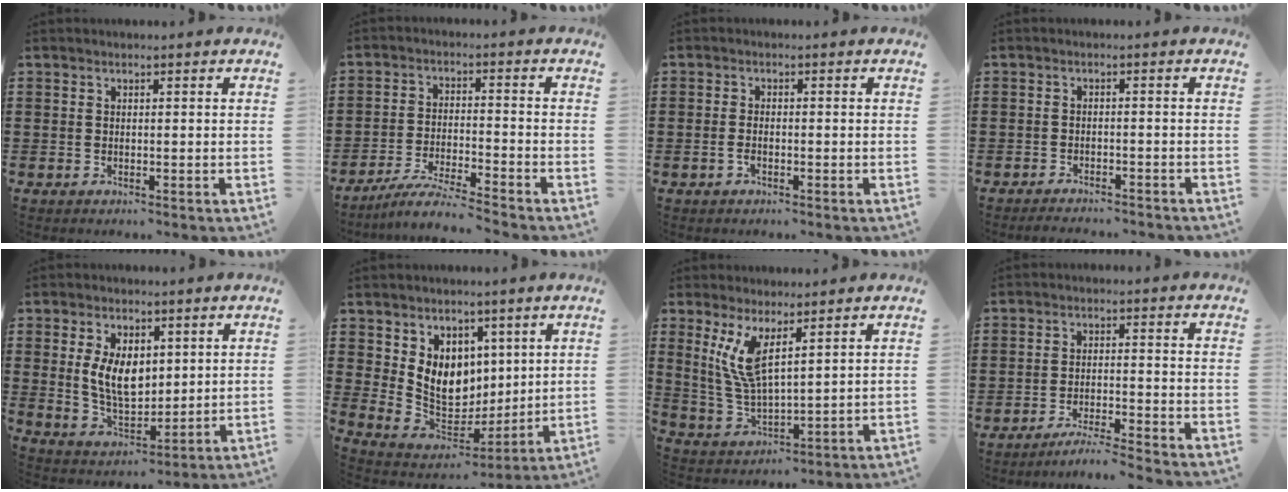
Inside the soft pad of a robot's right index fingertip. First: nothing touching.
{"total": 5.7, "force": [-5.3, -0.5, 1.9], "torque": [-0.045, -0.016, -0.106]}
{"total": 1.4, "force": [-0.6, 0.5, 1.1], "torque": [-0.024, -0.004, -0.009]}
{"total": 2.3, "force": [-2.2, -0.1, -0.1], "torque": [-0.004, 0.000, -0.048]}
{"total": 7.5, "force": [1.7, 4.6, 5.6], "torque": [-0.117, 0.007, 0.030]}
{"total": 9.2, "force": [3.6, 7.7, 3.5], "torque": [-0.092, -0.024, 0.074]}
{"total": 7.5, "force": [3.4, 2.5, 6.2], "torque": [-0.152, -0.013, 0.057]}
{"total": 4.2, "force": [-4.1, -0.7, 1.0], "torque": [-0.025, -0.009, -0.085]}